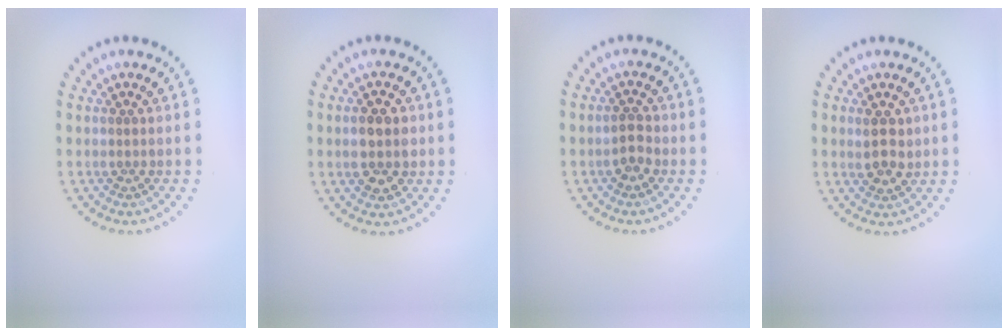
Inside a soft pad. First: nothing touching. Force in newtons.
{"total": 3.8, "press": 3.8, "slide": 0.1}
{"total": 1.9, "press": 1.8, "slide": 0.4}
{"total": 2.5, "press": 2.4, "slide": 0.7}